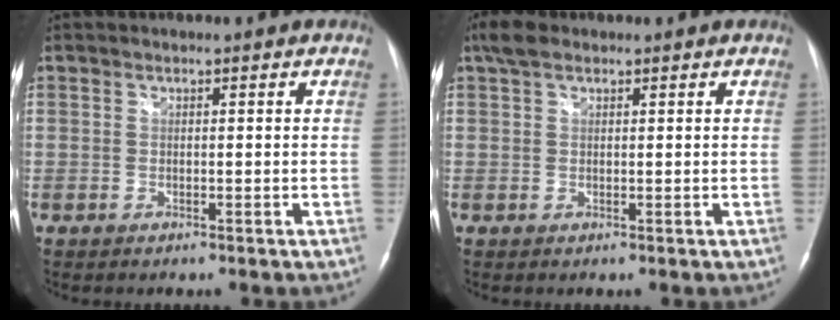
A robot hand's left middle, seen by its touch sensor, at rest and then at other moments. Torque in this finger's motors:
{"motor_torque": [0.46, -0.16, -0.05, 0.04]}